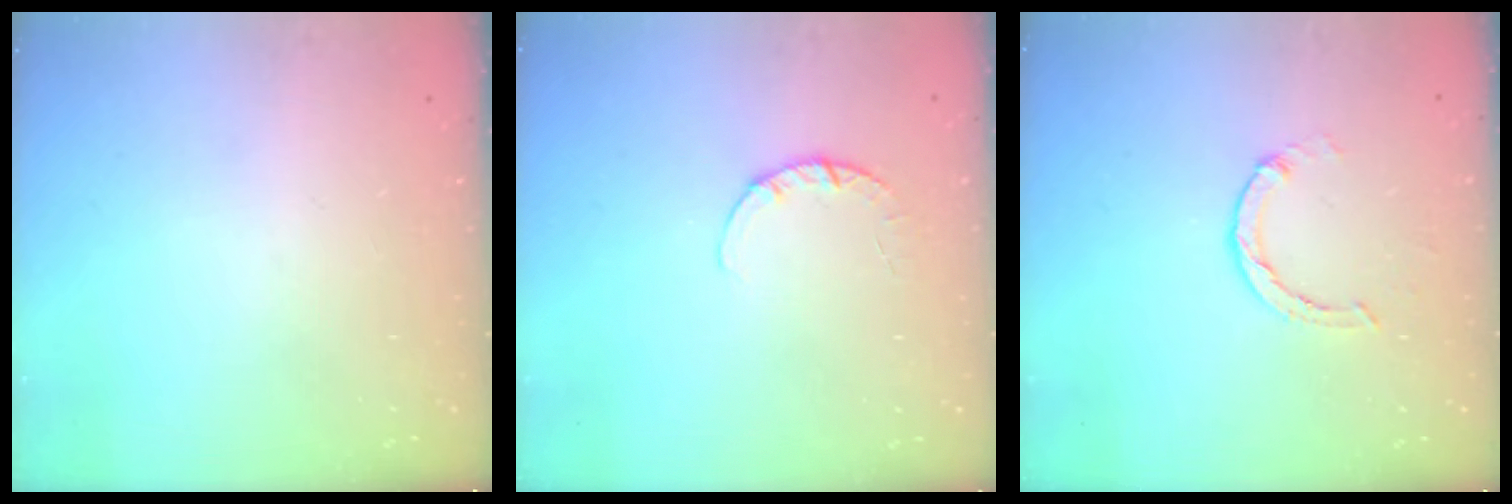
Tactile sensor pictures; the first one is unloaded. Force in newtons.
{"total": 2.7, "press": 2.7, "slide": 0.4}
{"total": 1.8, "press": 1.8, "slide": 0.2}